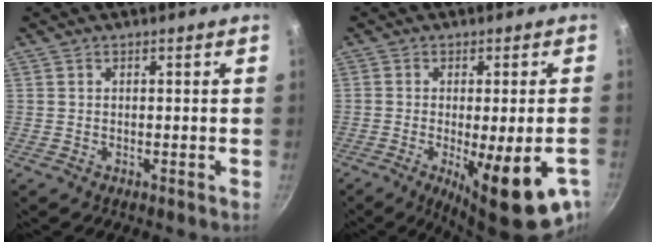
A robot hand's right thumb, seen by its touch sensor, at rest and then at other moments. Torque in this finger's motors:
{"motor_torque": [-0.02, 0.69, 0.95, -0.34, 0.11]}